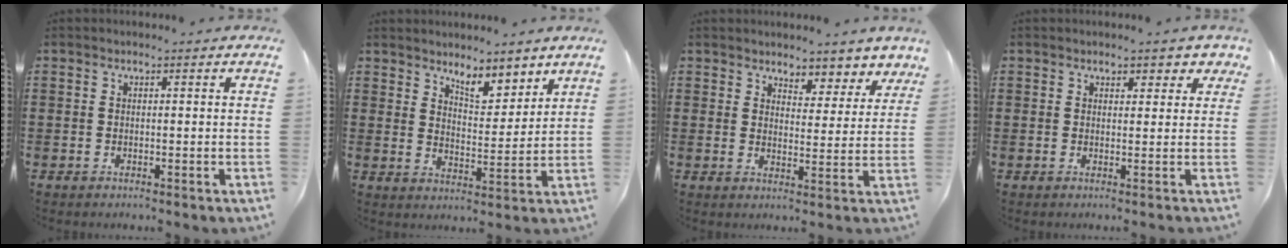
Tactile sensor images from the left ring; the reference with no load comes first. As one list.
[{"total": 5.4, "force": [4.8, 1.2, 2.2], "torque": [-0.040, -0.021, 0.083]}, {"total": 3.8, "force": [3.7, 0.7, 0.1], "torque": [-0.013, -0.018, 0.063]}, {"total": 1.4, "force": [1.0, 0.5, 0.8], "torque": [-0.011, 0.002, 0.014]}]